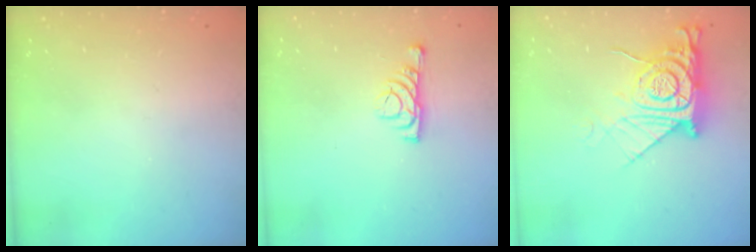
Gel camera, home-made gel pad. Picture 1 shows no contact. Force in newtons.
{"total": 5.0, "press": 4.9, "slide": 1.1}
{"total": 14.5, "press": 14.4, "slide": 1.2}